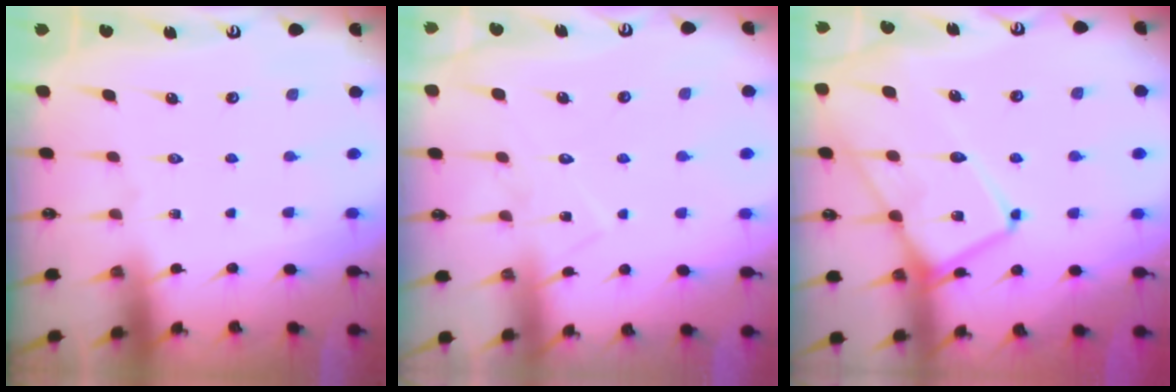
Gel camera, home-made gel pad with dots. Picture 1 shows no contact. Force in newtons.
{"total": 7.8, "press": 7.8, "slide": 0.6}
{"total": 14.8, "press": 14.7, "slide": 1.4}